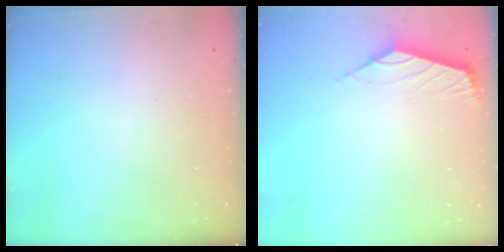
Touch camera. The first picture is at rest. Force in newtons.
{"total": 2.5, "press": 2.5, "slide": 0.6}